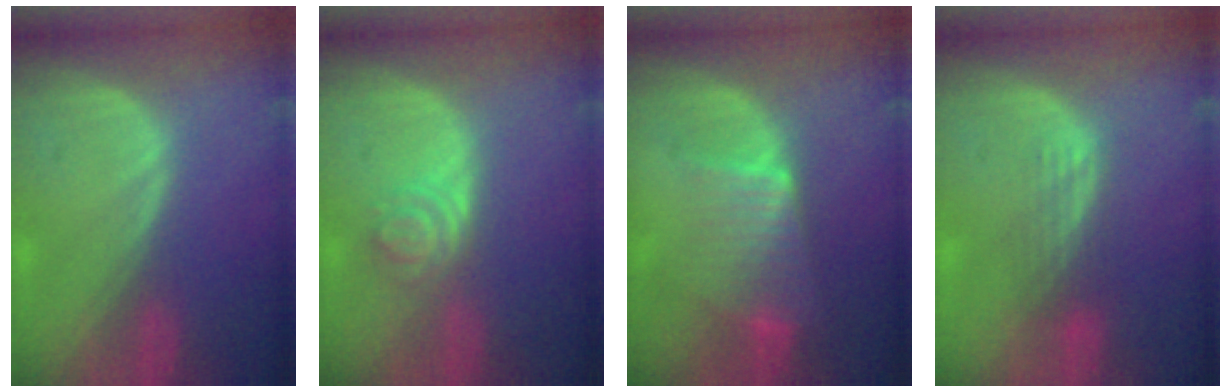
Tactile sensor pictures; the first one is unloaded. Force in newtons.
{"total": 4.2, "press": 3.7, "slide": 2.0}
{"total": 6.6, "press": 6.2, "slide": 2.3}
{"total": 3.7, "press": 3.1, "slide": 2.0}